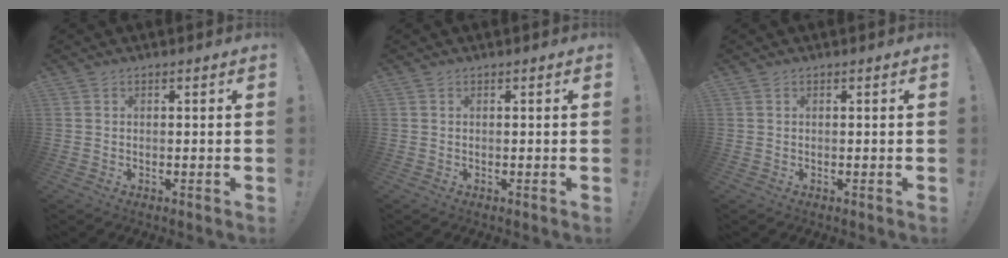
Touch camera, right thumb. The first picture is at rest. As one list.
[{"total": 0.0}, {"total": 0.0}]